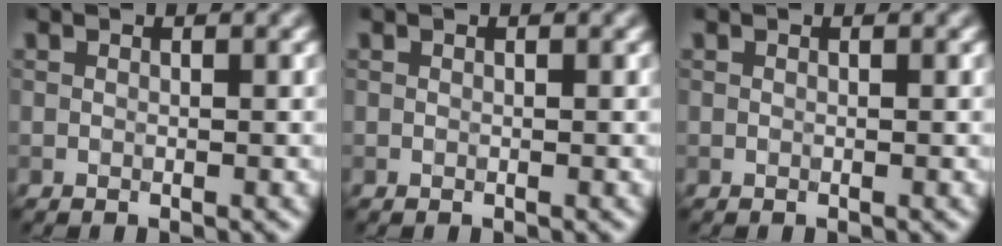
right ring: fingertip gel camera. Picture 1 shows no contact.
{"total": 0.0}
{"total": 0.0}